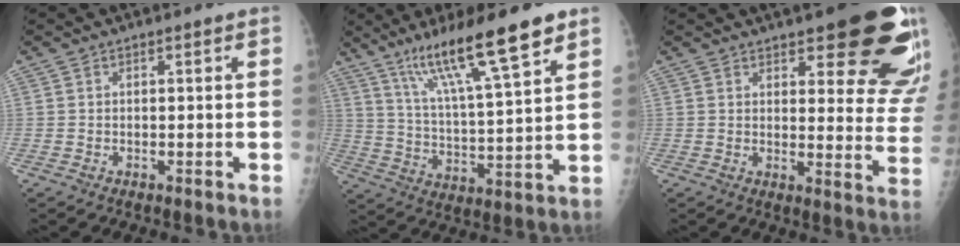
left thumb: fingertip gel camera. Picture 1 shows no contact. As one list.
[{"total": 17.1, "force": [11.4, 1.7, 12.6], "torque": [-0.207, -0.052, 0.202]}, {"total": 19.2, "force": [12.0, 6.1, 13.6], "torque": [-0.127, -0.065, 0.140]}]